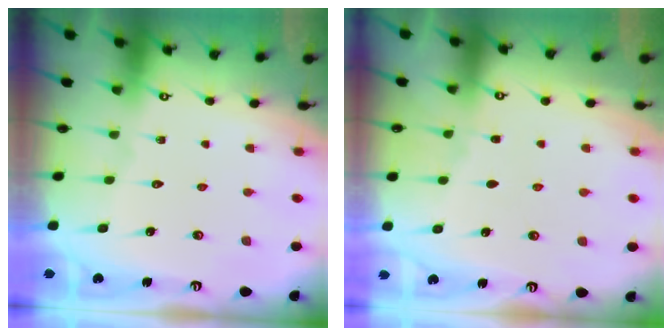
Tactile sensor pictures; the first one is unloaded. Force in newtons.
{"total": 2.9, "press": 2.9, "slide": 0.5}